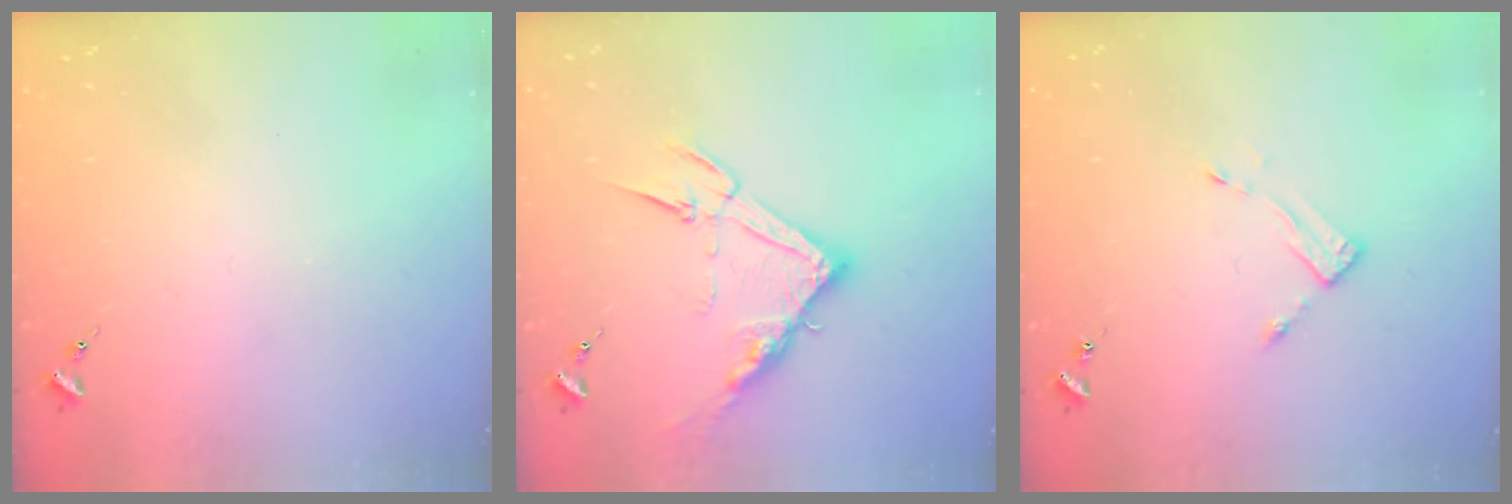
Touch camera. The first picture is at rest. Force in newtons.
{"total": 13.9, "press": 13.8, "slide": 0.9}
{"total": 3.3, "press": 3.3, "slide": 0.3}